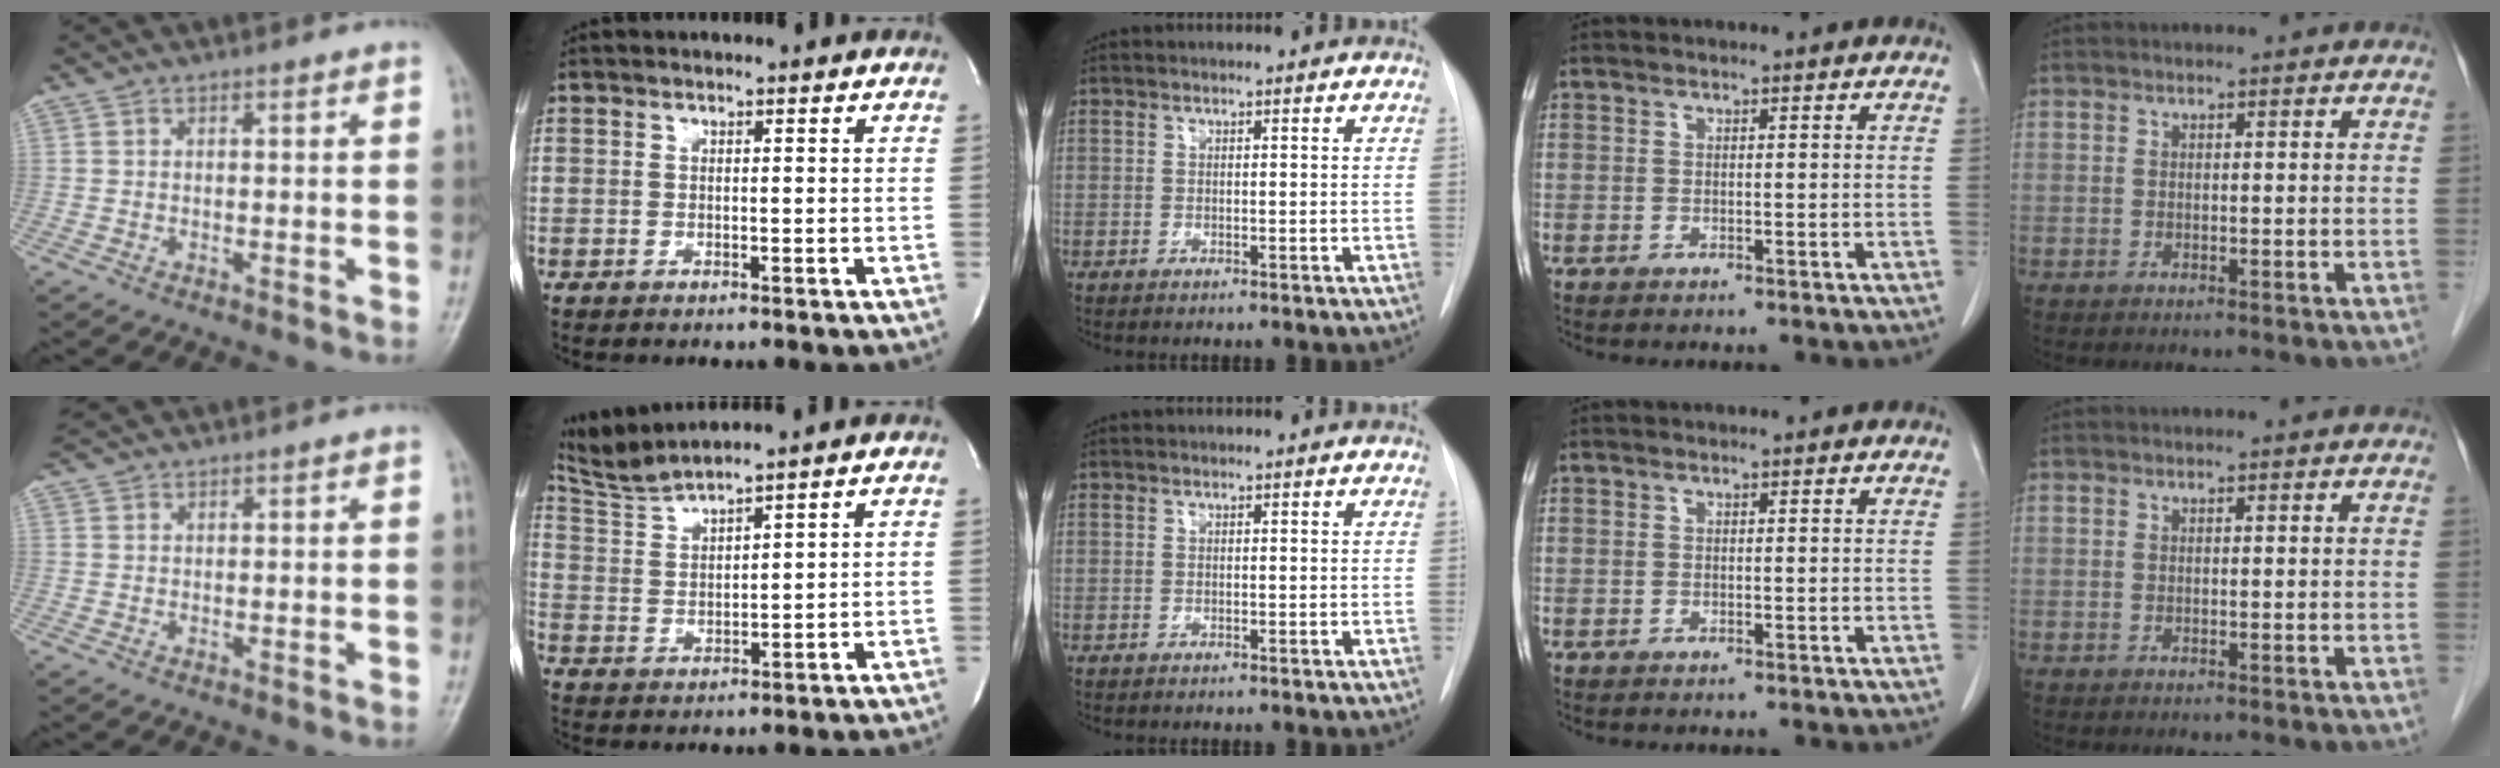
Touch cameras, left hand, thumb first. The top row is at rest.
{"thumb": {"total": 3.1, "force": [3.0, 0.4, 0.8], "torque": [-0.016, 0.018, 0.059]}, "index": {"total": 5.6, "force": [5.3, -1.3, 1.2], "torque": [-0.041, 0.000, 0.117]}}